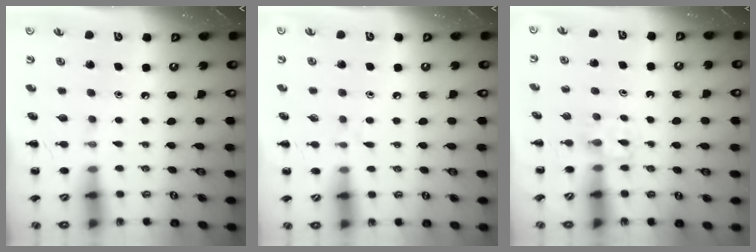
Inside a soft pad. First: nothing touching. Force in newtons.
{"total": 2.8, "press": 2.4, "slide": 1.4}
{"total": 2.8, "press": 2.6, "slide": 1.1}